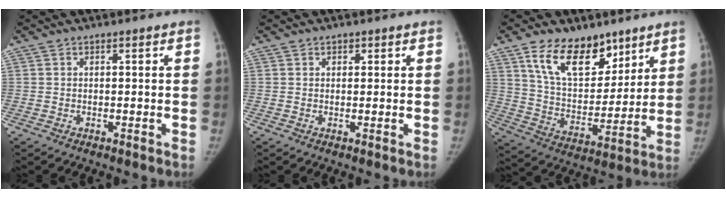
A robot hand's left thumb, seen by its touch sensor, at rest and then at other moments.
{"total": 0.9, "force": [0.5, 0.7, 0.2], "torque": [0.008, -0.002, 0.006]}
{"total": 16.4, "force": [10.4, 9.2, 8.8], "torque": [-0.097, -0.060, 0.189]}